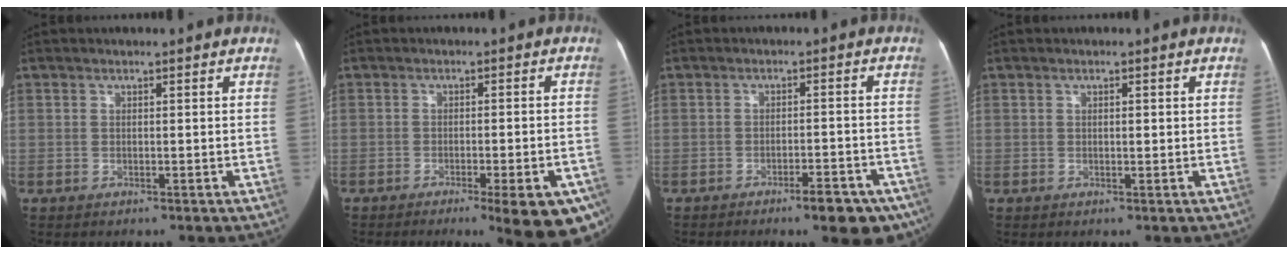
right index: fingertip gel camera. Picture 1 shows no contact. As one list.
[{"total": 11.9, "force": [-7.6, 1.9, 8.9], "torque": [-0.051, 0.004, -0.095]}, {"total": 7.1, "force": [-5.0, 1.8, 4.7], "torque": [-0.044, 0.006, -0.065]}, {"total": 0.9, "force": [0.1, 0.3, 0.8], "torque": [-0.013, 0.001, 0.002]}]